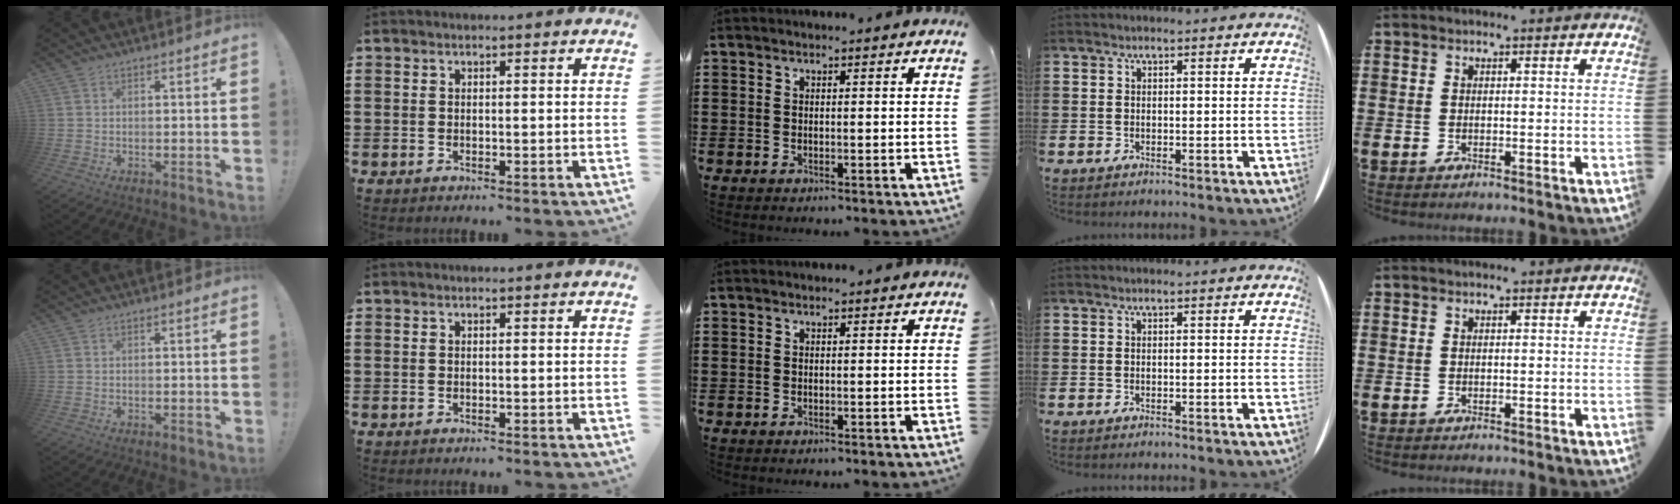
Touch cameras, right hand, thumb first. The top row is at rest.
{}